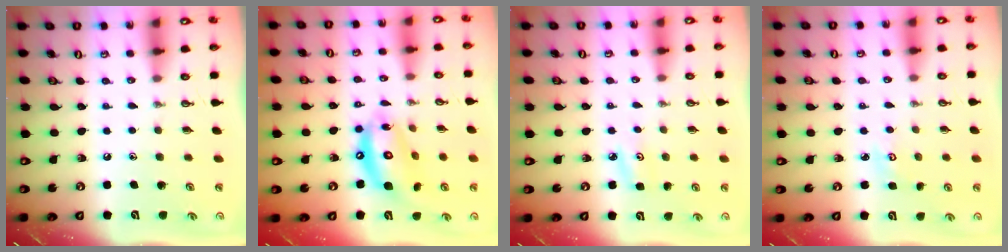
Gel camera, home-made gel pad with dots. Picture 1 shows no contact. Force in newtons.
{"total": 13.6, "press": 13.6, "slide": 1.2}
{"total": 4.2, "press": 4.2, "slide": 0.4}
{"total": 3.8, "press": 3.8, "slide": 0.5}